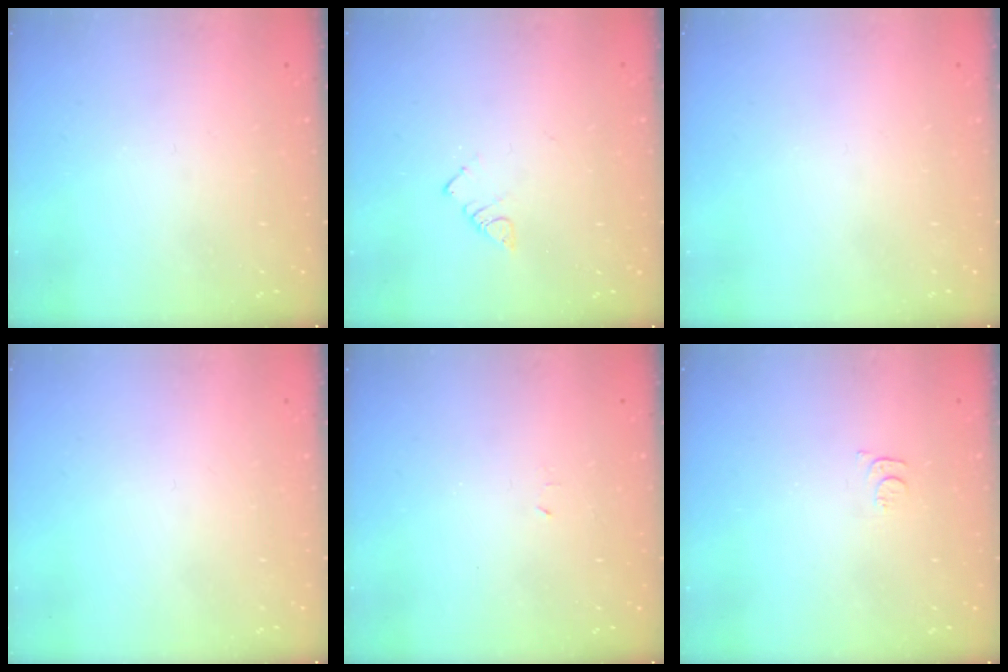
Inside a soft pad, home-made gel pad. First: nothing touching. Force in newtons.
{"total": 2.8, "press": 2.8, "slide": 0.5}
{"total": 1.6, "press": 1.6, "slide": 0.1}
{"total": 1.6, "press": 1.6, "slide": 0.1}
{"total": 2.9, "press": 2.9, "slide": 0.4}
{"total": 4.1, "press": 4.1, "slide": 0.6}